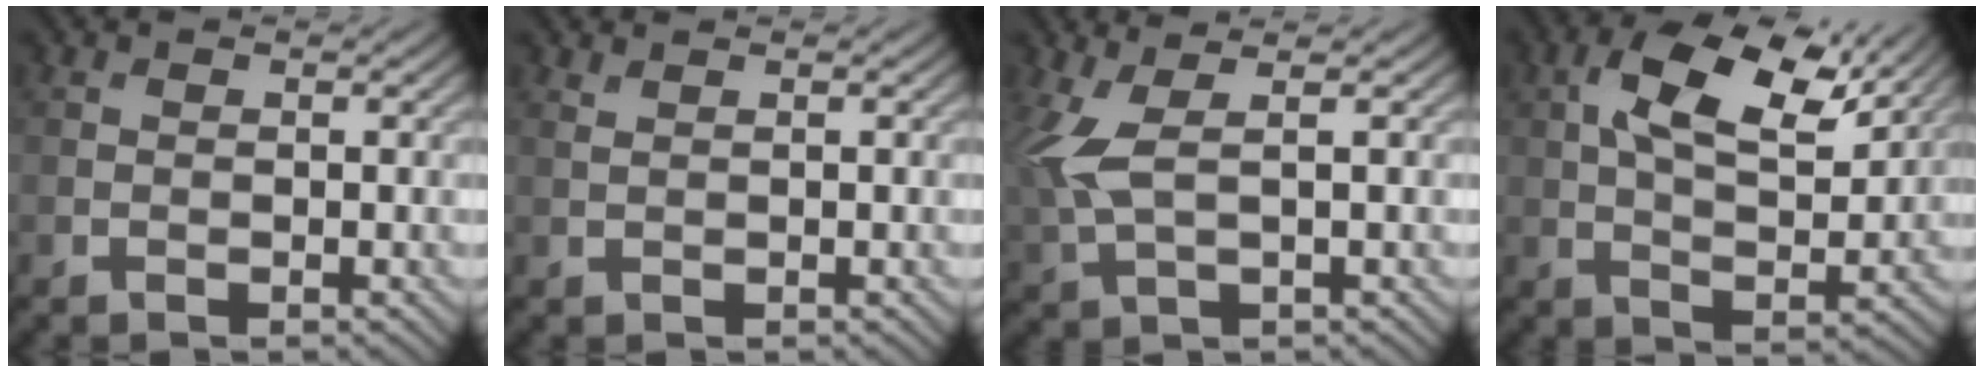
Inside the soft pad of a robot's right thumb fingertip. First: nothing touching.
{"total": 0.7, "force": [0.6, 0.0, 0.4], "torque": [-0.012, 0.003, 0.009]}
{"total": 5.1, "force": [1.3, 1.7, 4.7], "torque": [-0.127, 0.004, 0.025]}
{"total": 11.5, "force": [5.0, 5.5, 8.8], "torque": [-0.174, 0.003, 0.087]}